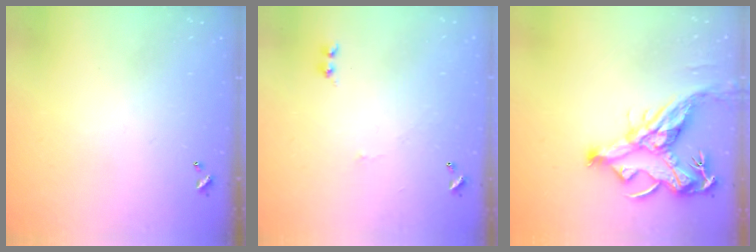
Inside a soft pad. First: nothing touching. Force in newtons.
{"total": 1.7, "press": 1.6, "slide": 0.6}
{"total": 13.3, "press": 13.2, "slide": 2.0}